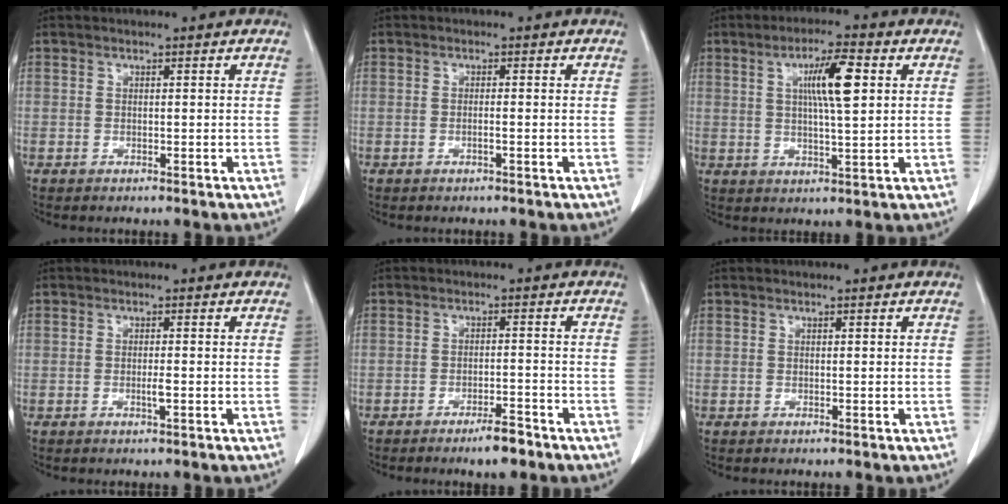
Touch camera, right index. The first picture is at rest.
{"total": 0.6, "force": [-0.2, -0.1, 0.6], "torque": [-0.010, 0.002, -0.002]}
{"total": 7.9, "force": [2.2, 0.9, 7.5], "torque": [-0.131, 0.006, 0.039]}
{"total": 1.1, "force": [-0.3, 0.0, 1.0], "torque": [-0.021, -0.001, -0.003]}
{"total": 4.1, "force": [-3.1, 0.7, 2.6], "torque": [-0.043, -0.001, -0.047]}
{"total": 0.0}